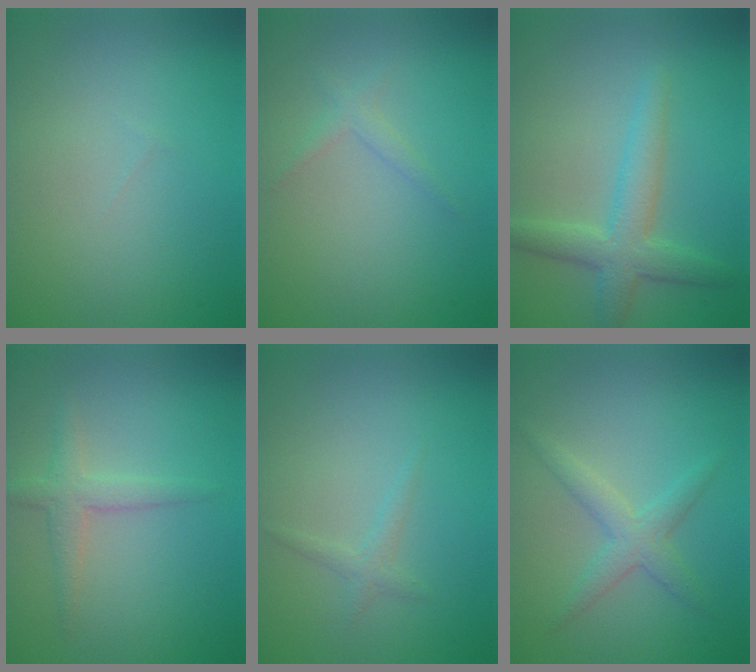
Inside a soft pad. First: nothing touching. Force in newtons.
{"total": 1.1, "press": 1.1, "slide": 0.1}
{"total": 3.9, "press": 3.9, "slide": 0.3}
{"total": 2.2, "press": 2.2, "slide": 0.1}
{"total": 1.0, "press": 1.0, "slide": 0.1}
{"total": 2.5, "press": 2.5, "slide": 0.1}